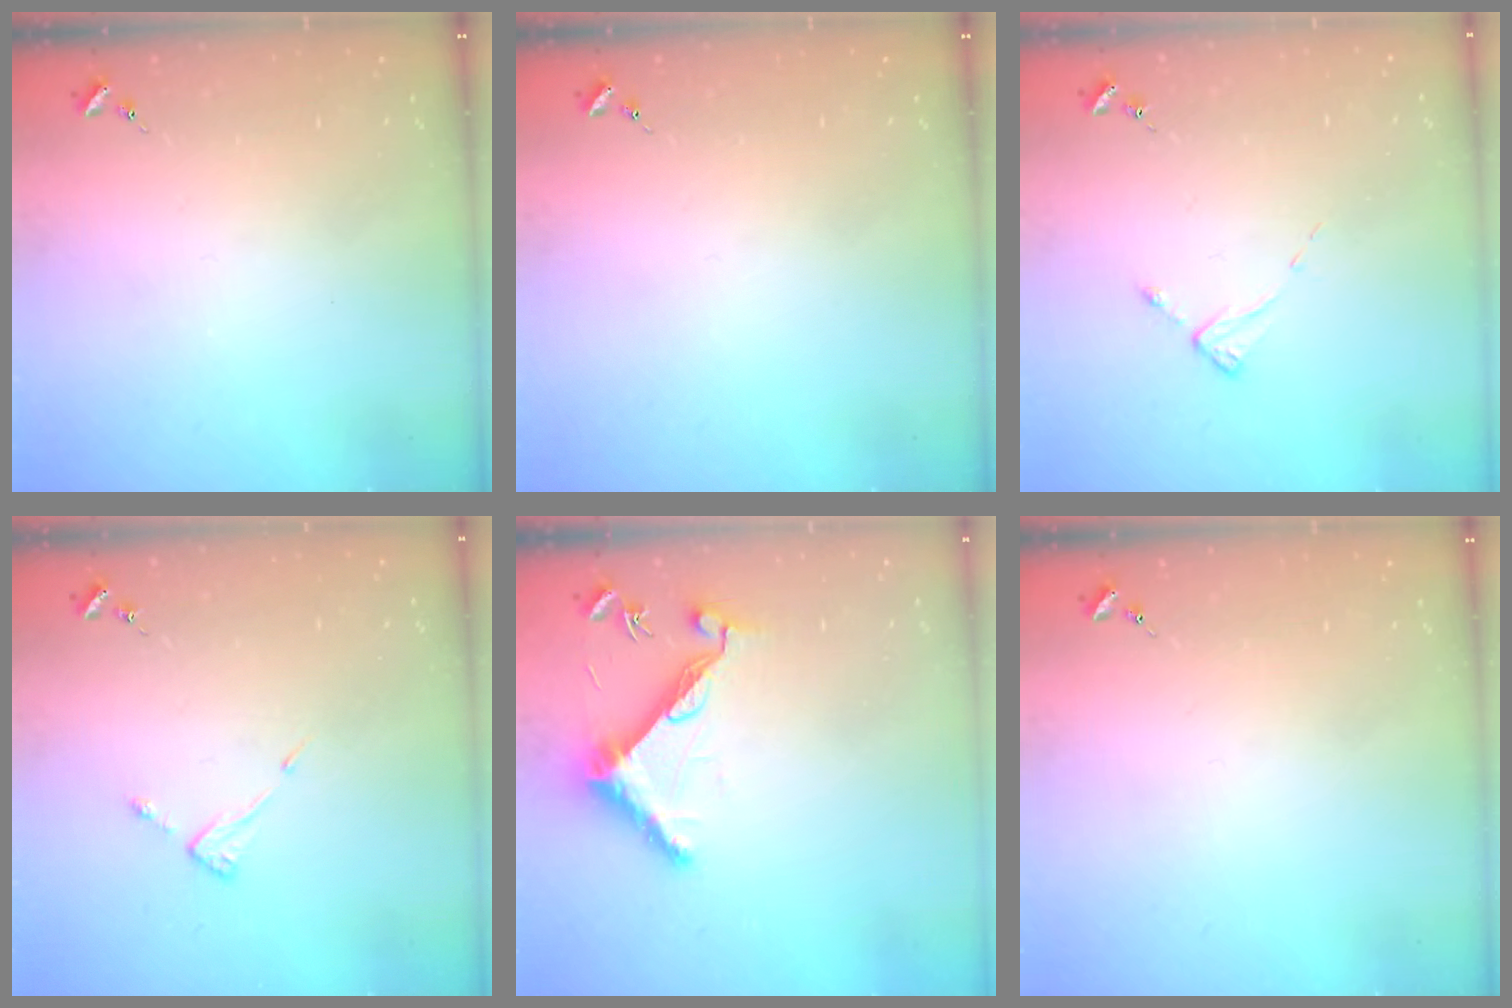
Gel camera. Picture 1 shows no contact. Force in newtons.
{"total": 0.0}
{"total": 2.6, "press": 2.6, "slide": 0.2}
{"total": 3.6, "press": 3.6, "slide": 0.4}
{"total": 8.3, "press": 8.2, "slide": 0.5}
{"total": 0.0}